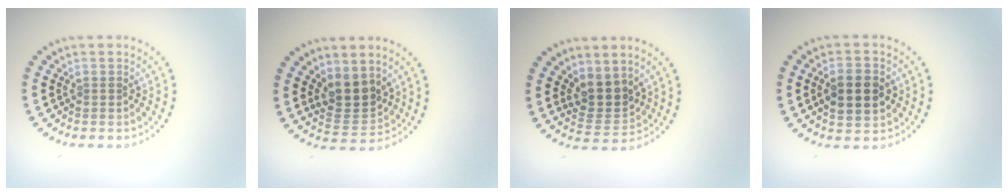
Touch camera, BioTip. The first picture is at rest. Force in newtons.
{"total": 3.9, "press": 3.5, "slide": 1.7}
{"total": 3.4, "press": 2.8, "slide": 1.9}
{"total": 4.3, "press": 4.3, "slide": 0.3}